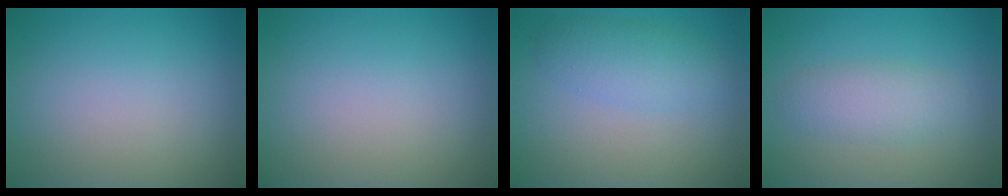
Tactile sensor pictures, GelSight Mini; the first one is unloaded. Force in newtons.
{"total": 0.0}
{"total": 3.0, "press": 3.0, "slide": 0.1}
{"total": 2.7, "press": 2.7, "slide": 0.1}